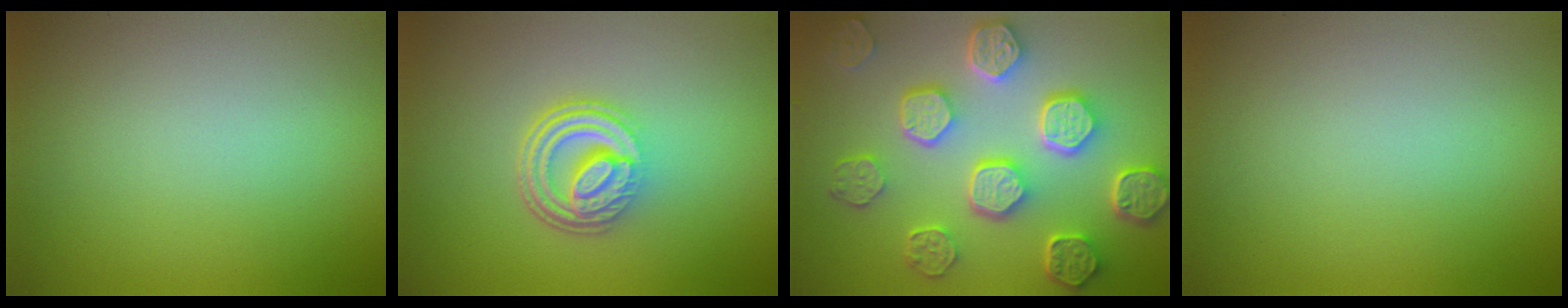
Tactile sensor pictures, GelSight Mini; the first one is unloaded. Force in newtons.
{"total": 4.9, "press": 3.4, "slide": 3.5}
{"total": 8.1, "press": 6.3, "slide": 5.1}
{"total": 0.0}